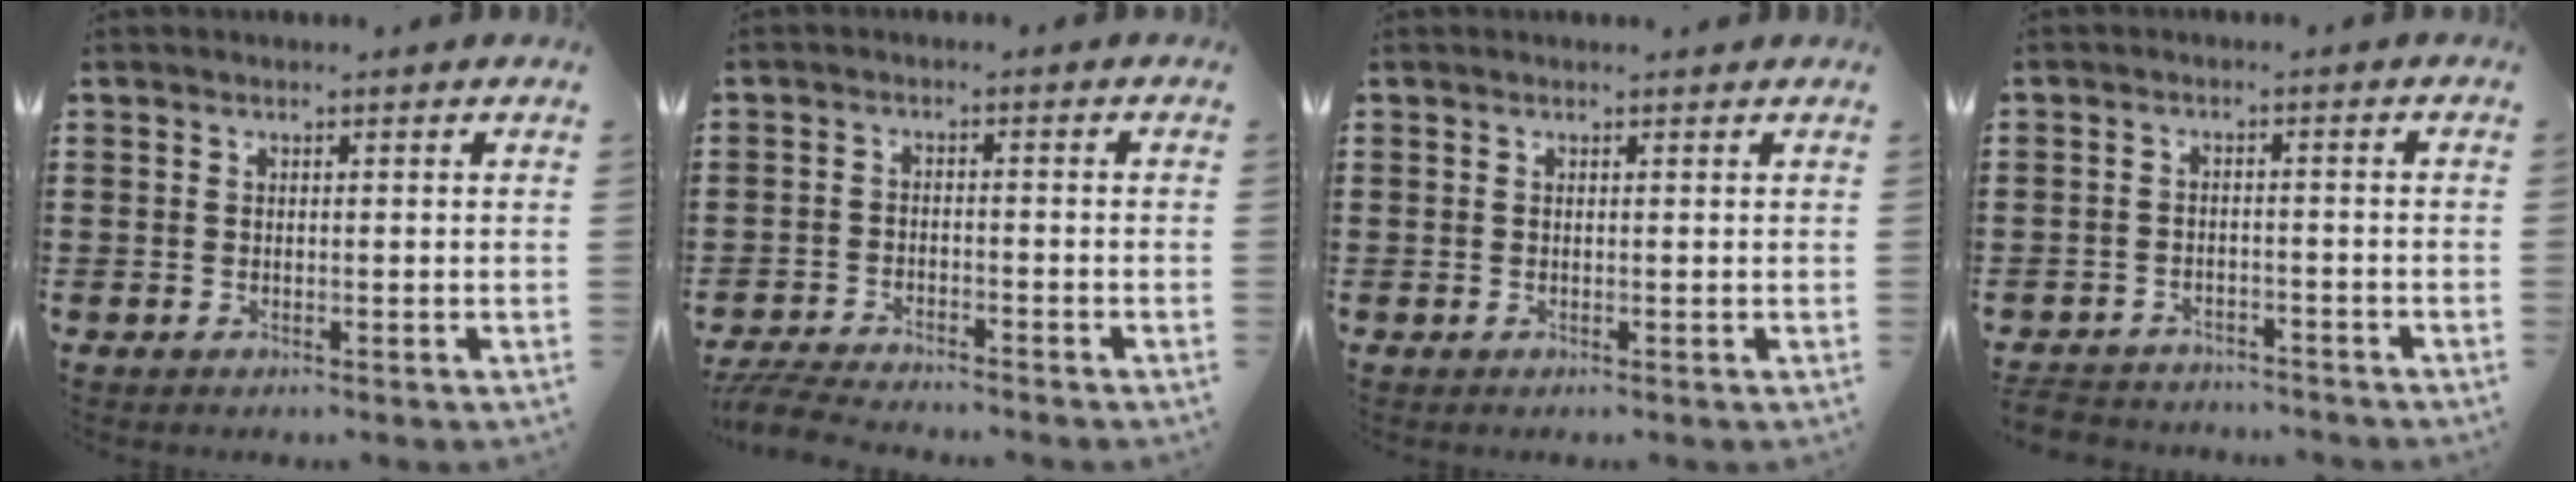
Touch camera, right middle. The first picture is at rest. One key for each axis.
{"total": 4.6, "fx": -4.5, "fy": 0.3, "fz": 0.9, "tx": -0.026, "ty": 0.000, "tz": -0.092}
{"total": 0.0}
{"total": 3.3, "fx": -3.2, "fy": 0.6, "fz": -0.2, "tx": -0.010, "ty": -0.005, "tz": -0.071}